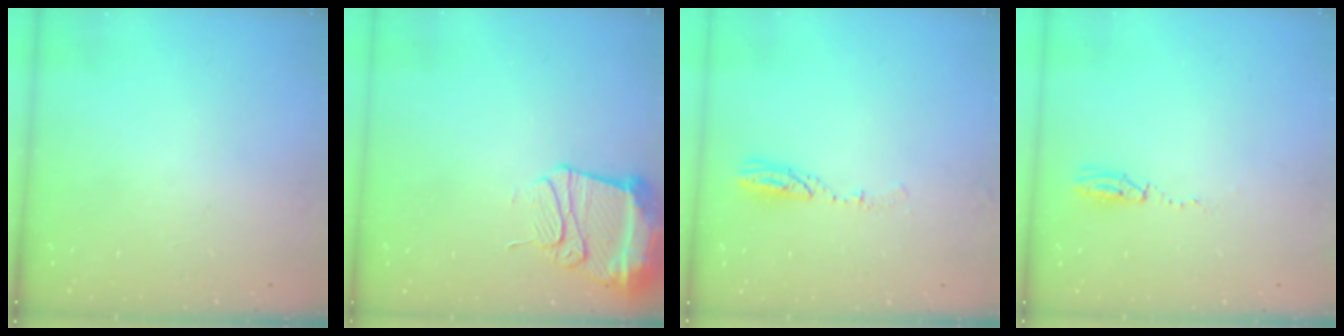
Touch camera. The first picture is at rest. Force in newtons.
{"total": 13.2, "press": 13.2, "slide": 1.4}
{"total": 4.8, "press": 4.7, "slide": 1.0}
{"total": 3.5, "press": 2.8, "slide": 2.2}